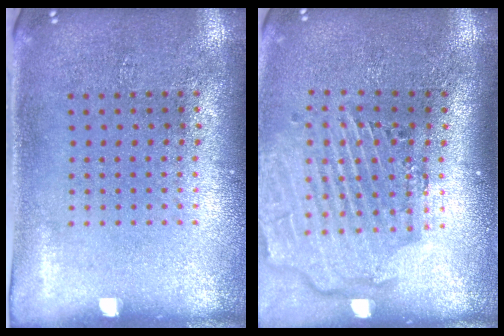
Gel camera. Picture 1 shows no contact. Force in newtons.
{"total": 2.8, "press": 2.3, "slide": 1.6}